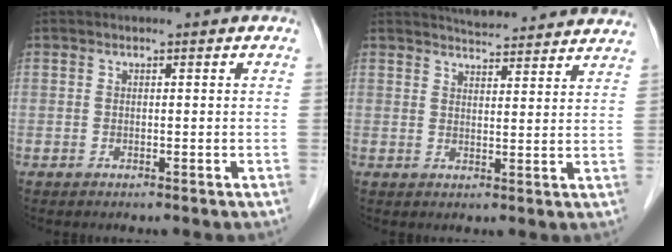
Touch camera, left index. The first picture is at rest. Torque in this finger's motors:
{"motor_torque": [0.27, -0.88, 0.02, 0.01]}